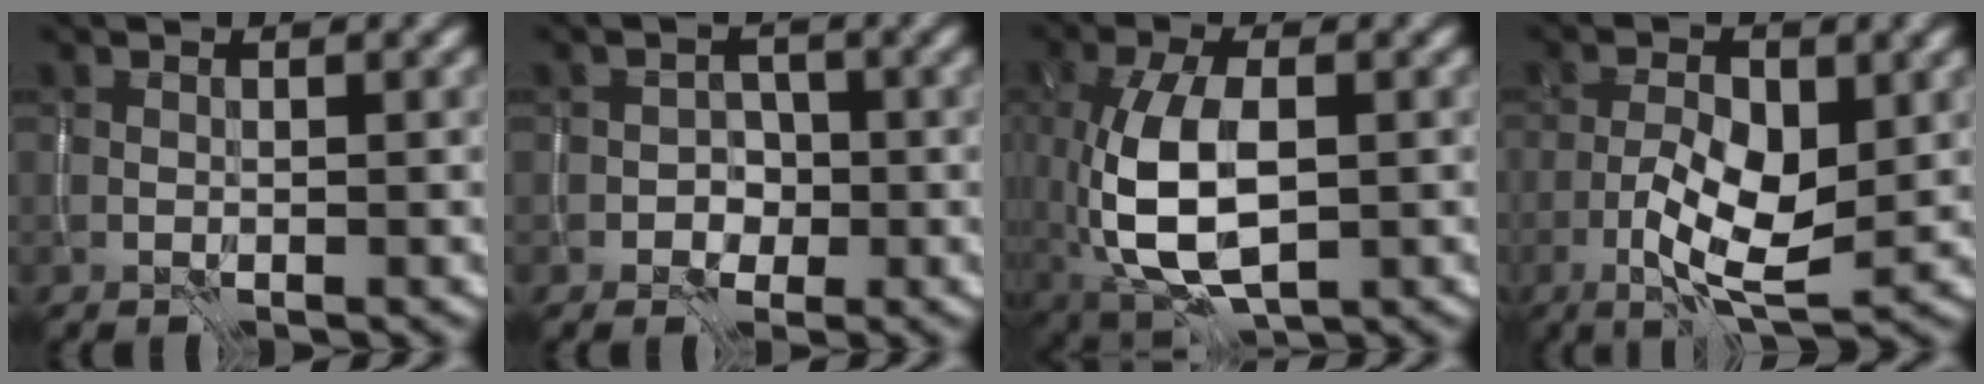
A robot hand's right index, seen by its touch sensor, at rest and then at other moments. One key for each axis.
{"total": 2.0, "fx": -0.7, "fy": 1.8, "fz": 0.6, "tx": -0.001, "ty": 0.000, "tz": -0.014}
{"total": 9.1, "fx": -1.1, "fy": 4.6, "fz": 7.7, "tx": -0.168, "ty": -0.006, "tz": -0.017}
{"total": 5.6, "fx": -1.6, "fy": 2.2, "fz": 4.9, "tx": -0.094, "ty": -0.001, "tz": -0.028}